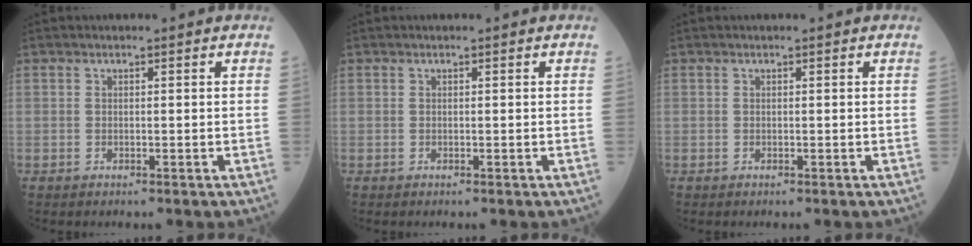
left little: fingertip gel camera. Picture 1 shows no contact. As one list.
[{"total": 0.0}, {"total": 0.0}]